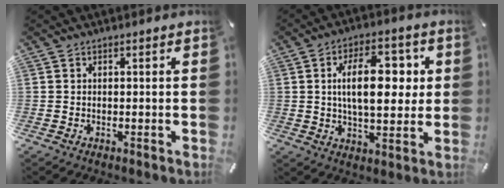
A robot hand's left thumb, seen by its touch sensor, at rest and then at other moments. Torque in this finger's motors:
{"motor_torque": [1.58, 1.50, 1.56, -0.27, 0.22]}